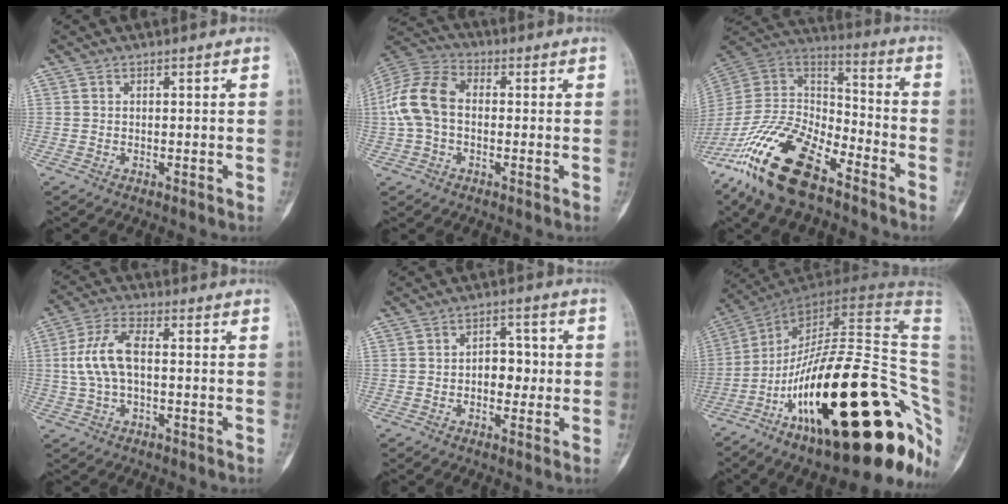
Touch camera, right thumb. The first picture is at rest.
{"total": 12.1, "force": [-0.5, 8.4, 8.8], "torque": [-0.180, 0.034, -0.020]}
{"total": 22.1, "force": [-14.6, 9.1, 13.8], "torque": [-0.271, 0.062, -0.277]}
{"total": 9.3, "force": [0.3, 4.6, 8.1], "torque": [-0.177, 0.024, 0.003]}
{"total": 5.5, "force": [-0.5, 3.9, 3.8], "torque": [-0.020, 0.019, -0.011]}
{"total": 36.8, "force": [-10.1, 12.2, 33.2], "torque": [-0.403, 0.089, -0.155]}